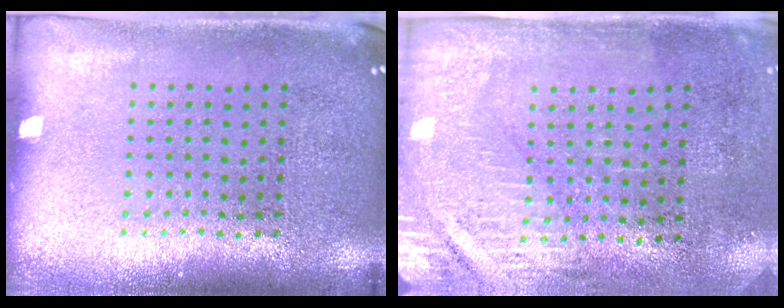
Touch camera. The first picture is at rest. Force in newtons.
{"total": 2.9, "press": 2.5, "slide": 1.4}